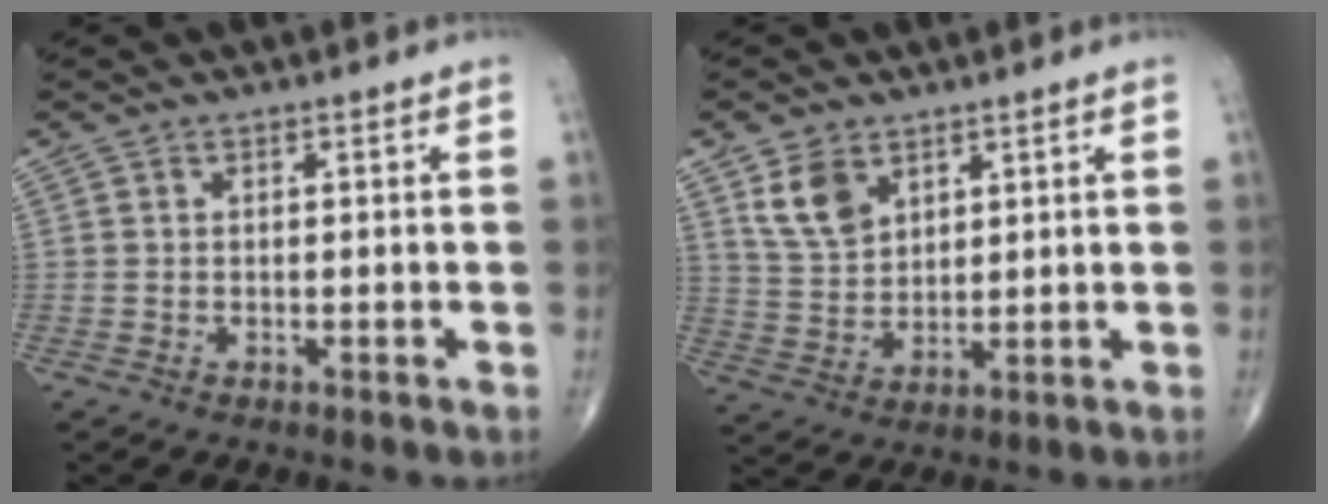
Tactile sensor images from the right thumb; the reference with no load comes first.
{"total": 7.5, "force": [4.1, 4.8, 4.0], "torque": [-0.062, -0.019, 0.089]}